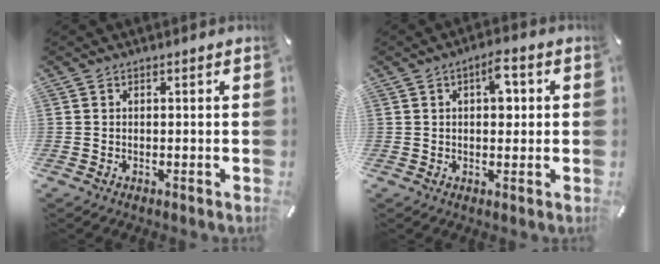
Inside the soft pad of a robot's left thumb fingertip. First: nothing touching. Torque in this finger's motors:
{"motor_torque": [0.29, -0.16, 0.35, 0.29, 0.06]}